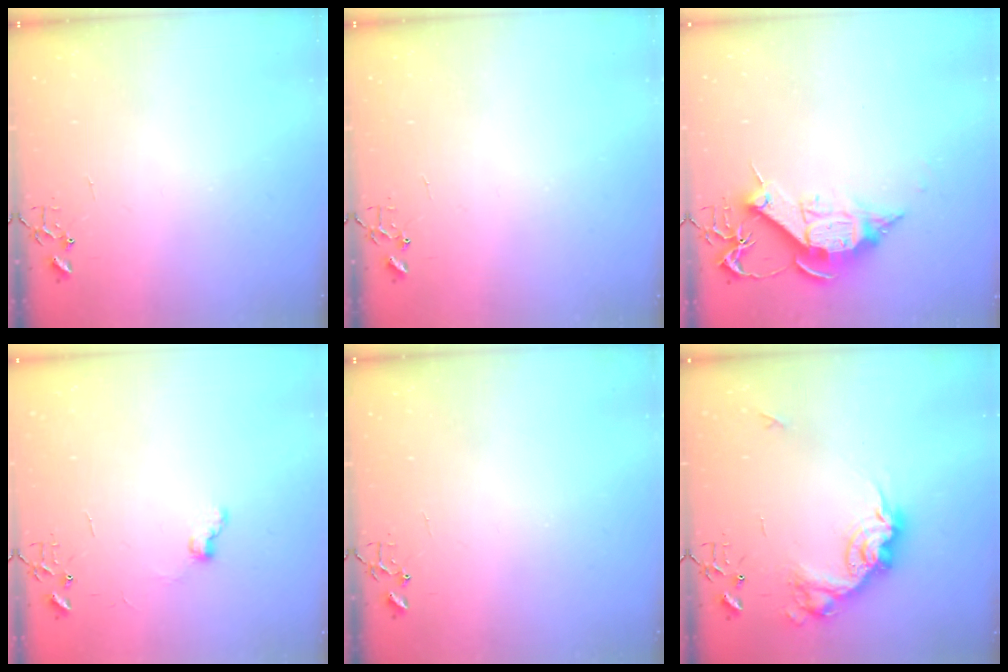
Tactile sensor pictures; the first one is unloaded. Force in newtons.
{"total": 0.0}
{"total": 11.9, "press": 11.9, "slide": 0.7}
{"total": 6.6, "press": 6.6, "slide": 0.7}
{"total": 0.0}
{"total": 17.6, "press": 17.6, "slide": 1.0}